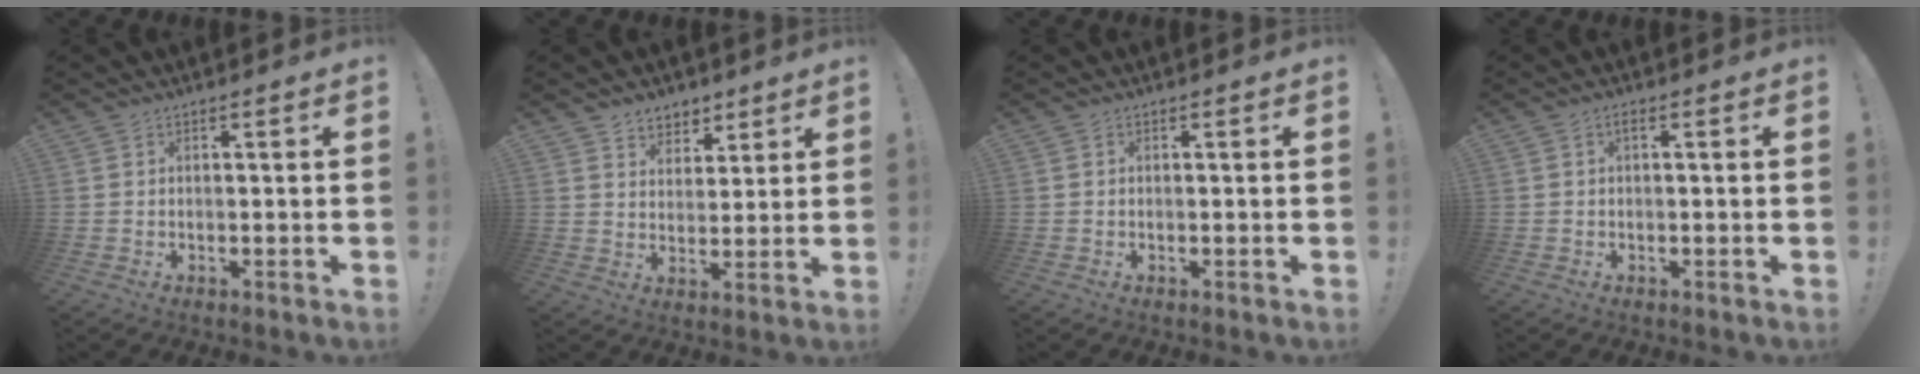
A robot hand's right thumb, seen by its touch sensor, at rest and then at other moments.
{"total": 6.5, "force": [4.5, 4.7, 0.5], "torque": [-0.002, -0.036, 0.088]}
{"total": 0.0}
{"total": 1.0, "force": [-0.1, 0.3, 1.0], "torque": [-0.027, 0.007, -0.002]}